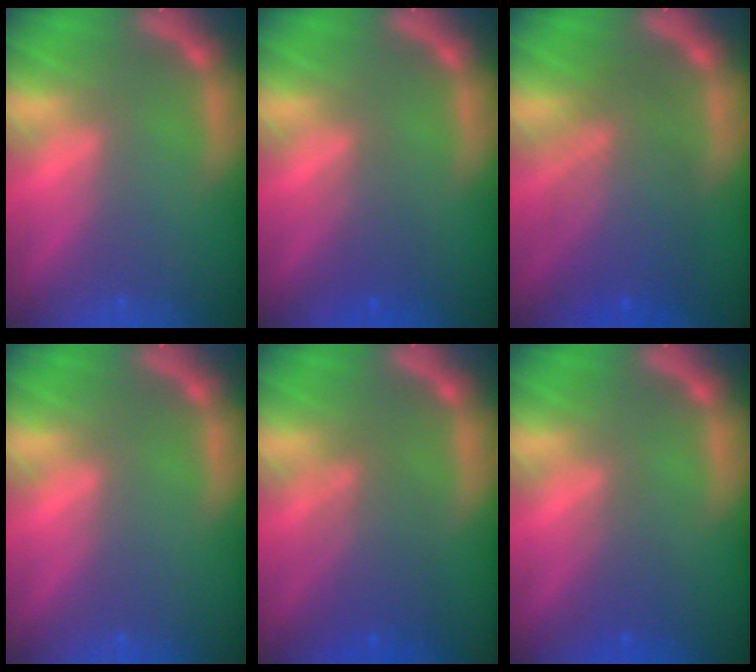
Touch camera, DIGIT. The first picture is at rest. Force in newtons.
{"total": 2.0}
{"total": 7.1}
{"total": 0.0}
{"total": 4.6}
{"total": 2.0}